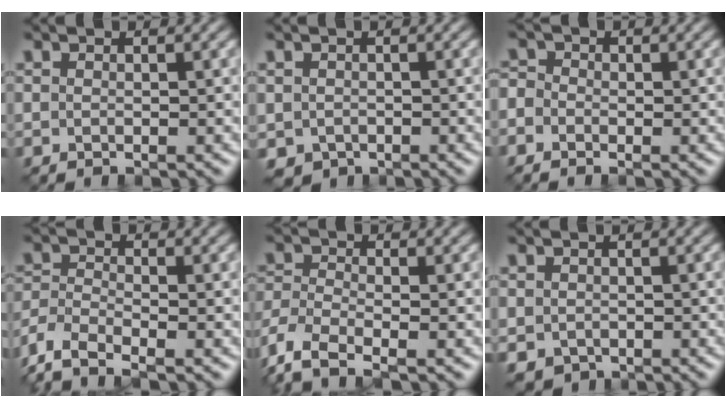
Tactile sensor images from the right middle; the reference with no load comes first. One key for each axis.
{"total": 1.9, "fx": -1.0, "fy": 1.5, "fz": 0.6, "tx": -0.019, "ty": -0.008, "tz": -0.021}
{"total": 1.7, "fx": -0.8, "fy": 1.3, "fz": 0.5, "tx": -0.002, "ty": 0.005, "tz": -0.024}
{"total": 4.5, "fx": -3.6, "fy": 1.1, "fz": 2.4, "tx": -0.057, "ty": -0.007, "tz": -0.087}
{"total": 5.3, "fx": -3.8, "fy": 1.7, "fz": 3.3, "tx": -0.082, "ty": -0.012, "tz": -0.091}
{"total": 1.8, "fx": -0.9, "fy": 1.5, "fz": 0.6, "tx": -0.017, "ty": -0.008, "tz": -0.018}